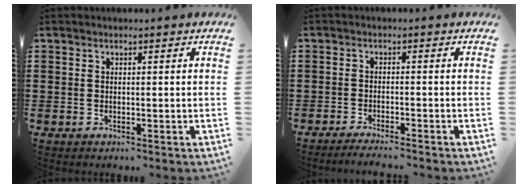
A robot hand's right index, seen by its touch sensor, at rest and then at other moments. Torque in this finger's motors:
{"motor_torque": [0.05, 0.17, 0.07, 0.00]}